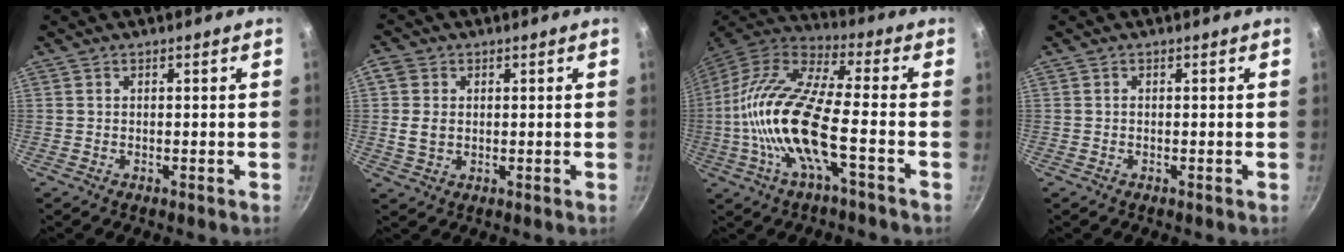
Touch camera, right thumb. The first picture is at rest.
{"total": 4.8, "force": [0.3, 3.9, 2.9], "torque": [-0.045, -0.002, 0.003]}
{"total": 18.9, "force": [-4.2, 5.8, 17.5], "torque": [-0.345, 0.036, -0.098]}
{"total": 0.0}